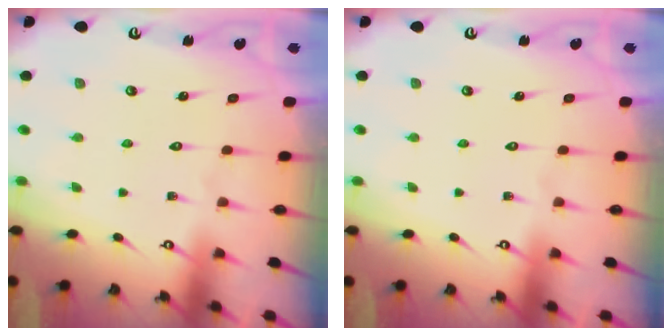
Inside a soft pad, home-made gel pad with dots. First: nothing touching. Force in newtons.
{"total": 0.0}